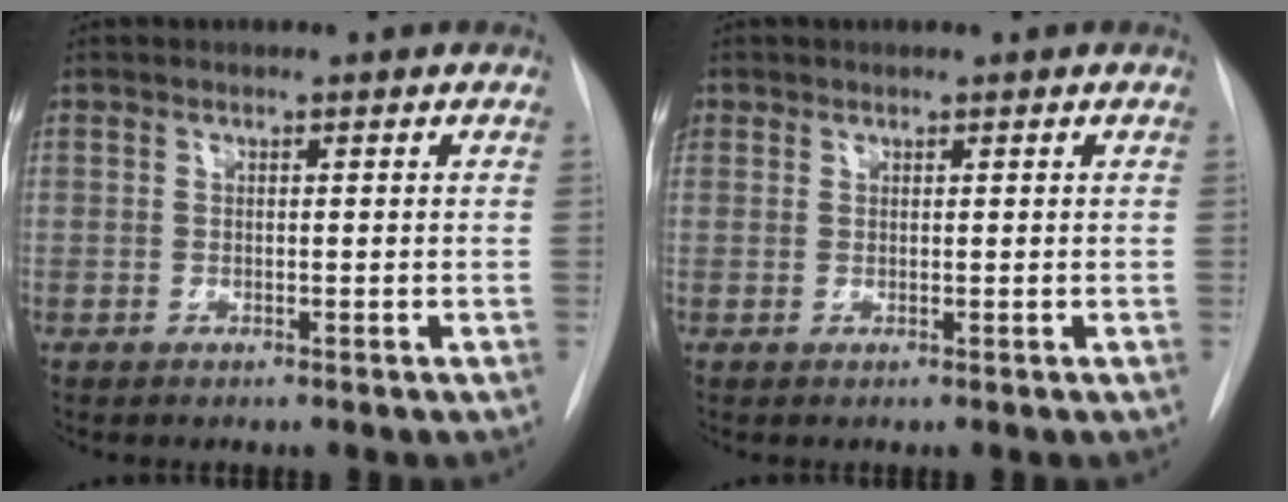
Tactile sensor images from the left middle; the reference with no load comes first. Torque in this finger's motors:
{"motor_torque": [1.03, -0.99, 0.32, 0.17]}